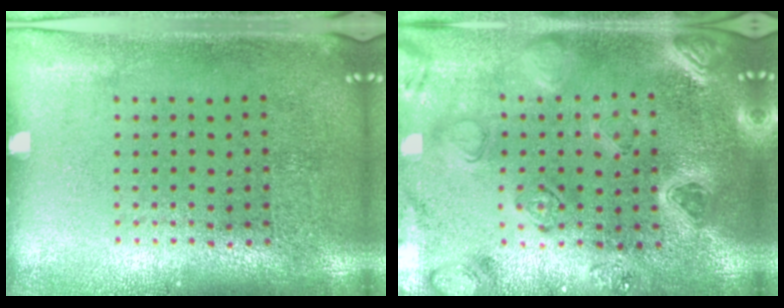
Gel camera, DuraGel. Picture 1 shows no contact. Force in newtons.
{"total": 2.3, "press": 2.2, "slide": 0.4}